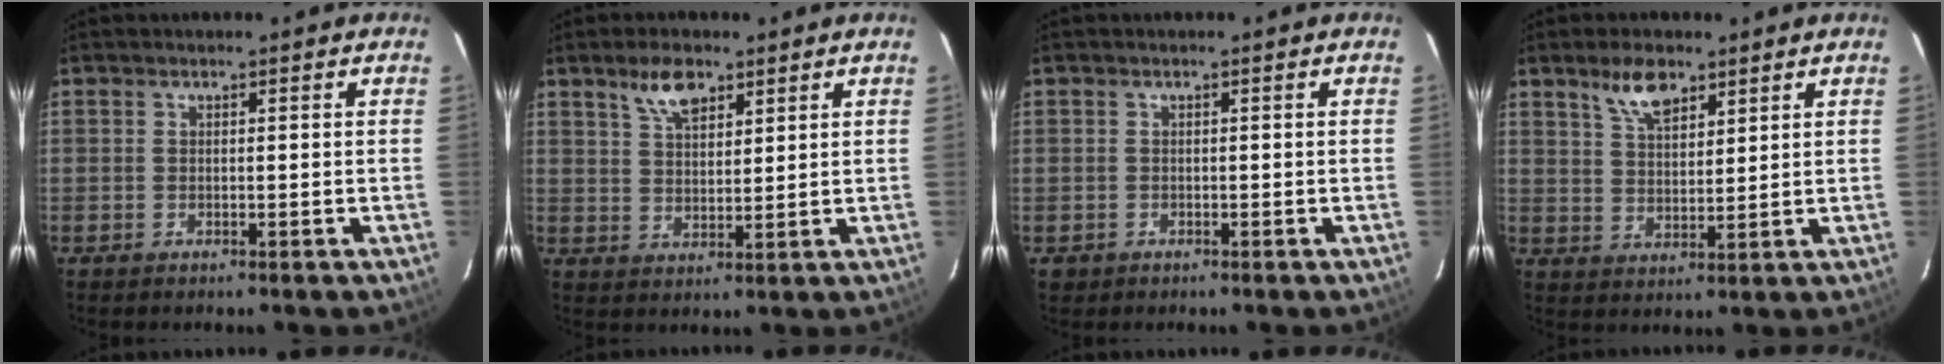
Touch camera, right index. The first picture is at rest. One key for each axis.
{"total": 6.0, "fx": 4.1, "fy": 2.6, "fz": 3.6, "tx": -0.062, "ty": 0.005, "tz": 0.076}
{"total": 1.4, "fx": -0.5, "fy": 1.4, "fz": 0.1, "tx": -0.003, "ty": 0.001, "tz": -0.004}
{"total": 6.6, "fx": 4.6, "fy": 2.8, "fz": 3.9, "tx": -0.067, "ty": 0.004, "tz": 0.087}